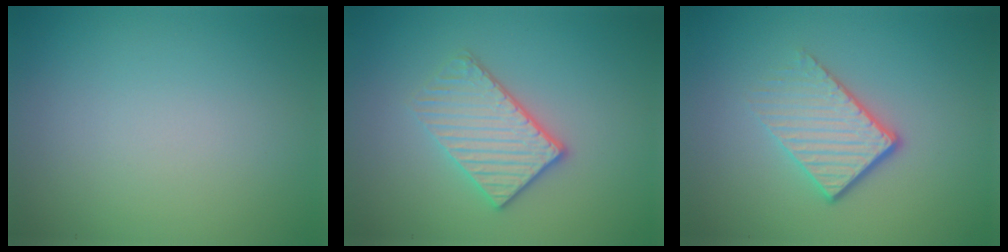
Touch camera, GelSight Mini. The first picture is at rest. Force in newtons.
{"total": 3.5, "press": 3.1, "slide": 1.7}
{"total": 3.9, "press": 2.6, "slide": 3.0}